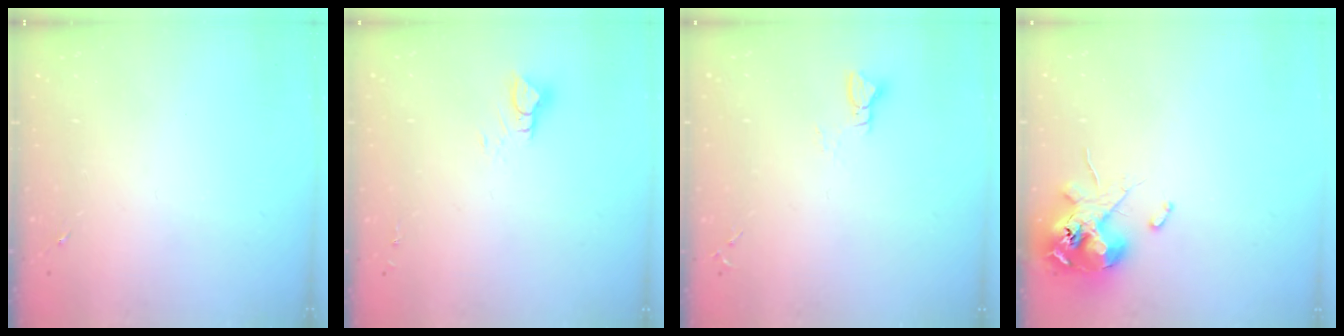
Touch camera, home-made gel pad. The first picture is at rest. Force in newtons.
{"total": 4.5, "press": 4.5, "slide": 0.2}
{"total": 3.0, "press": 3.0, "slide": 0.3}
{"total": 12.1, "press": 11.9, "slide": 2.2}